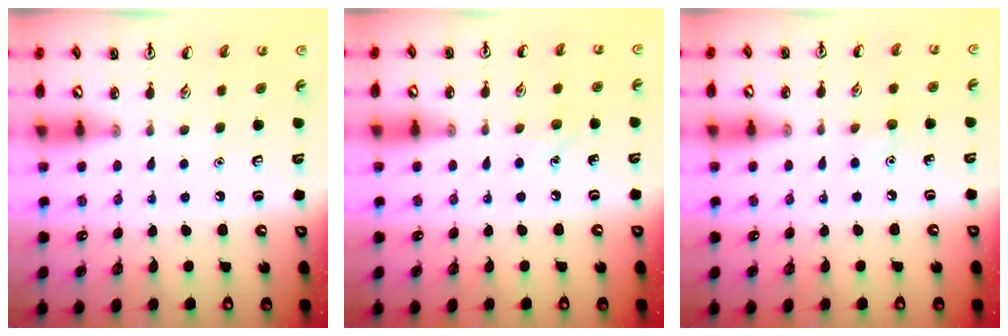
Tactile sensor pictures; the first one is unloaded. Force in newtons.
{"total": 5.7, "press": 5.4, "slide": 1.6}
{"total": 4.4, "press": 4.2, "slide": 1.4}